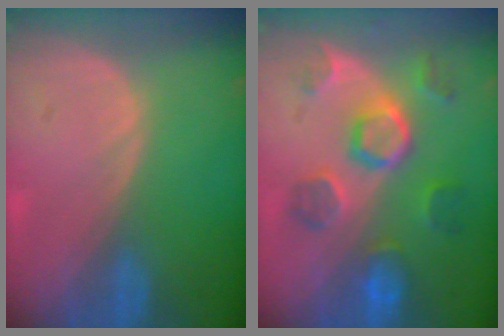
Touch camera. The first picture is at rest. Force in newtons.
{"total": 8.5, "press": 8.4, "slide": 0.8}